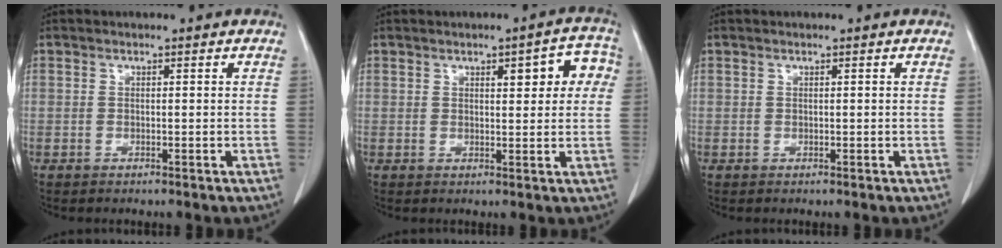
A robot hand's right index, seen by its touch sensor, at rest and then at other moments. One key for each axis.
{"total": 6.2, "fx": 1.9, "fy": 2.2, "fz": 5.5, "tx": -0.056, "ty": 0.019, "tz": 0.019}
{"total": 0.0}